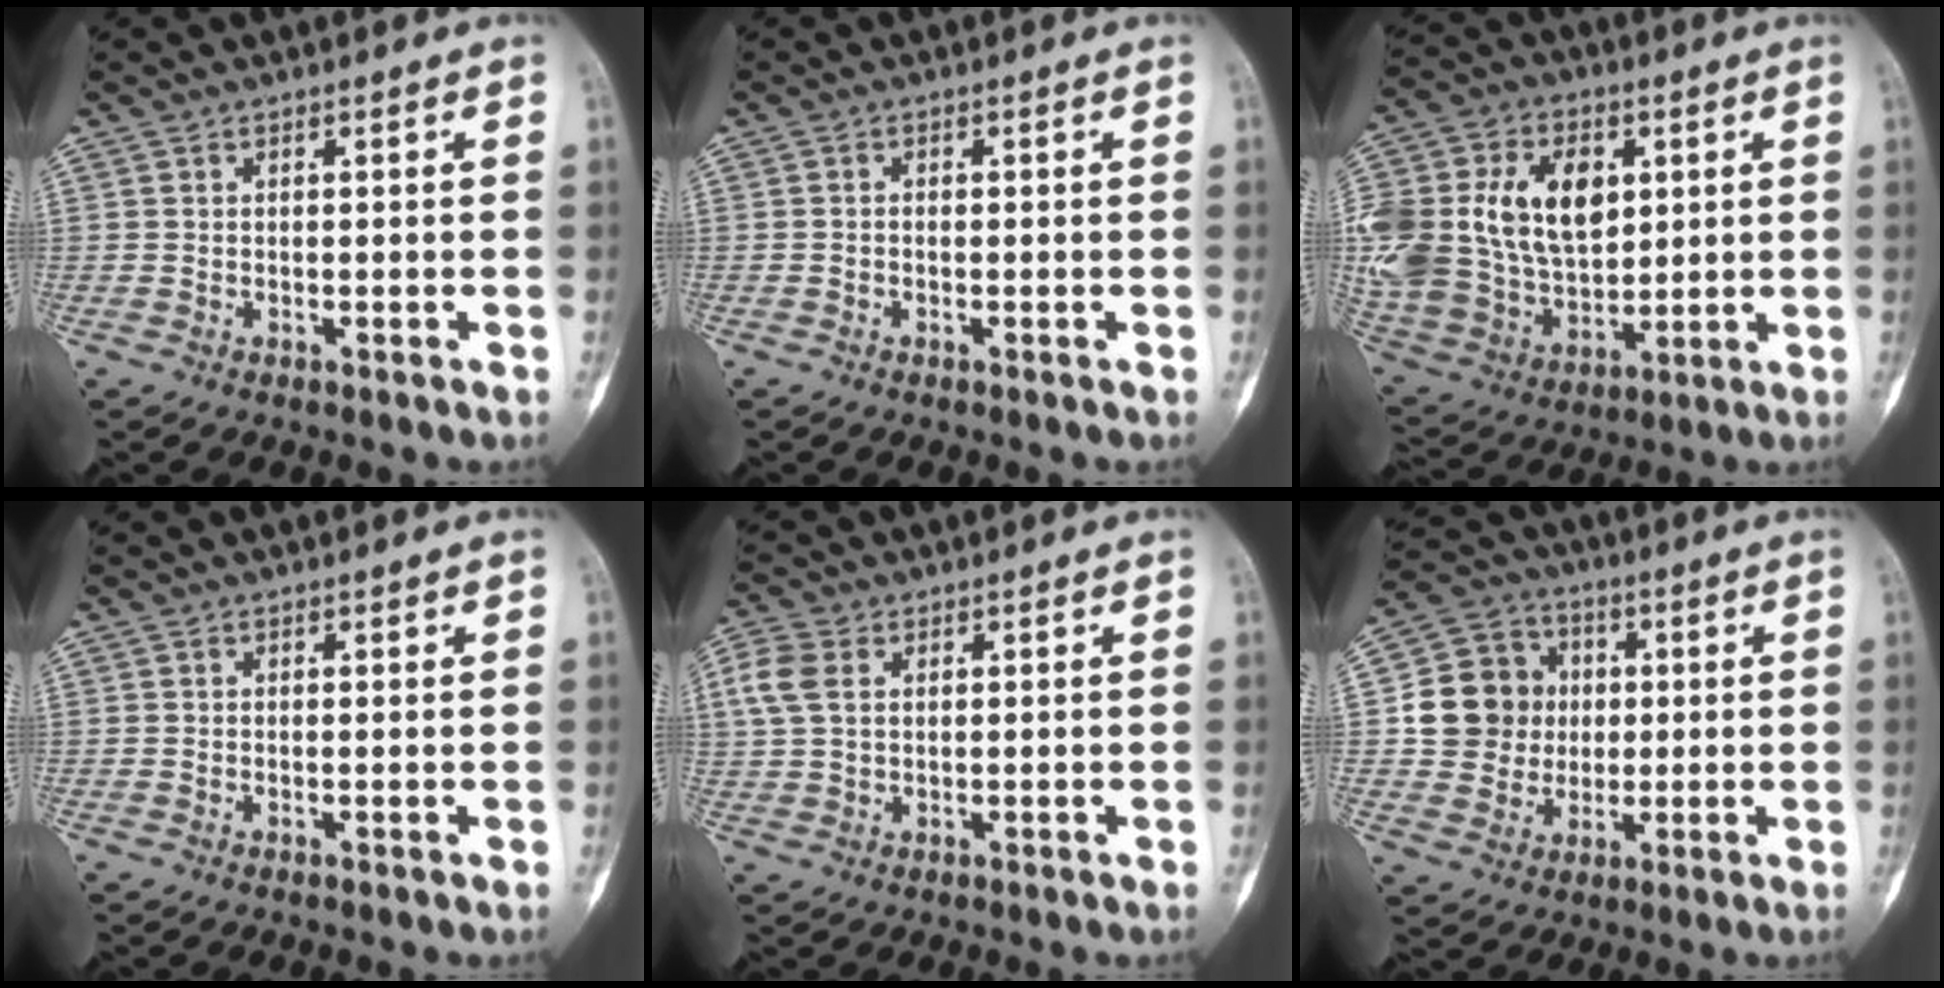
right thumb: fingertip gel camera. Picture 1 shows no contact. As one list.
[{"total": 0.6, "force": [-0.2, 0.5, 0.2], "torque": [0.005, 0.003, -0.007]}, {"total": 27.6, "force": [5.6, 19.3, 19.0], "torque": [-0.396, 0.022, 0.120]}, {"total": 0.0}, {"total": 5.9, "force": [1.7, 4.1, 3.9], "torque": [-0.092, 0.009, 0.033]}, {"total": 12.9, "force": [1.1, 12.0, 4.8], "torque": [-0.049, 0.018, 0.023]}]